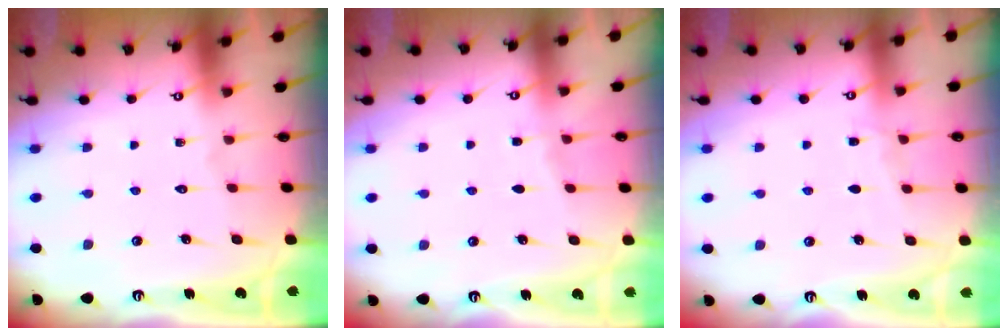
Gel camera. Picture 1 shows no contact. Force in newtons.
{"total": 2.9, "press": 2.9, "slide": 0.4}
{"total": 3.1, "press": 3.1, "slide": 0.4}